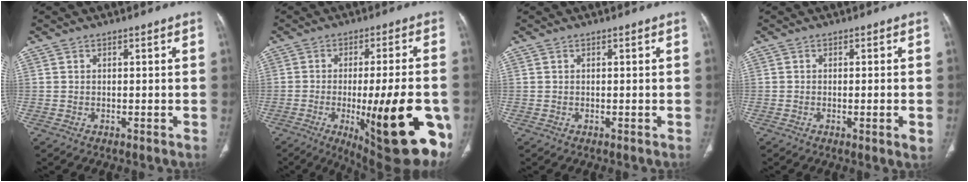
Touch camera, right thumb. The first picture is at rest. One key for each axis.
{"total": 23.8, "fx": -6.6, "fy": 6.9, "fz": 21.8, "tx": -0.242, "ty": -0.008, "tz": -0.070}
{"total": 0.0}
{"total": 2.2, "fx": -0.1, "fy": 0.6, "fz": 2.1, "tx": -0.036, "ty": -0.006, "tz": 0.000}